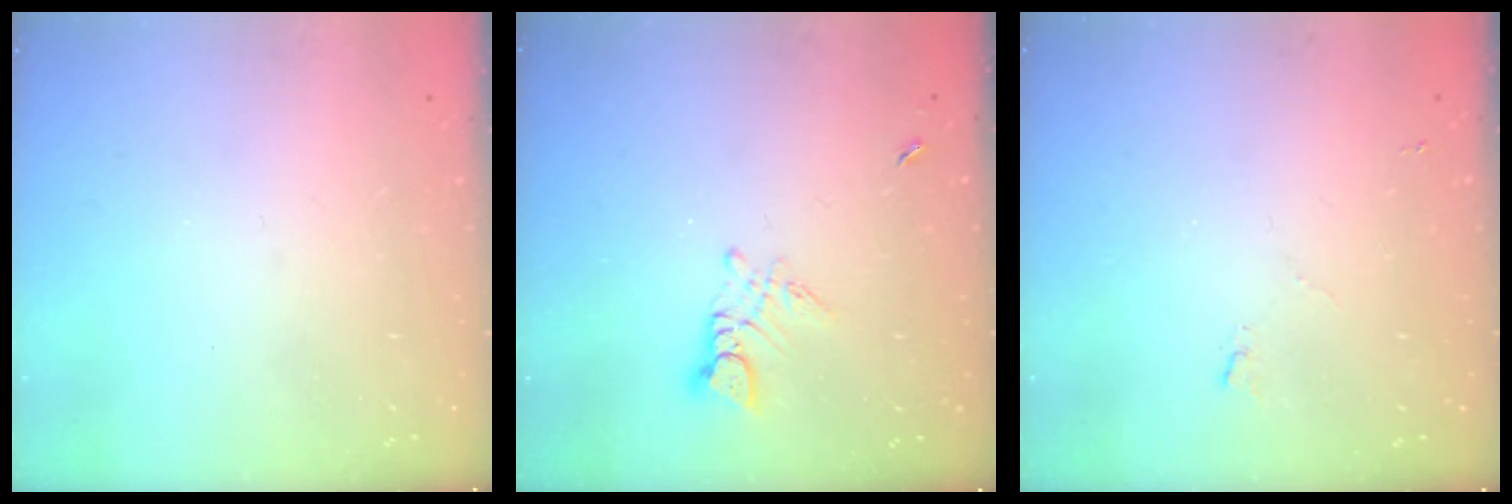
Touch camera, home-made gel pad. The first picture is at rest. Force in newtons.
{"total": 3.4, "press": 3.4, "slide": 0.4}
{"total": 3.4, "press": 3.4, "slide": 0.6}